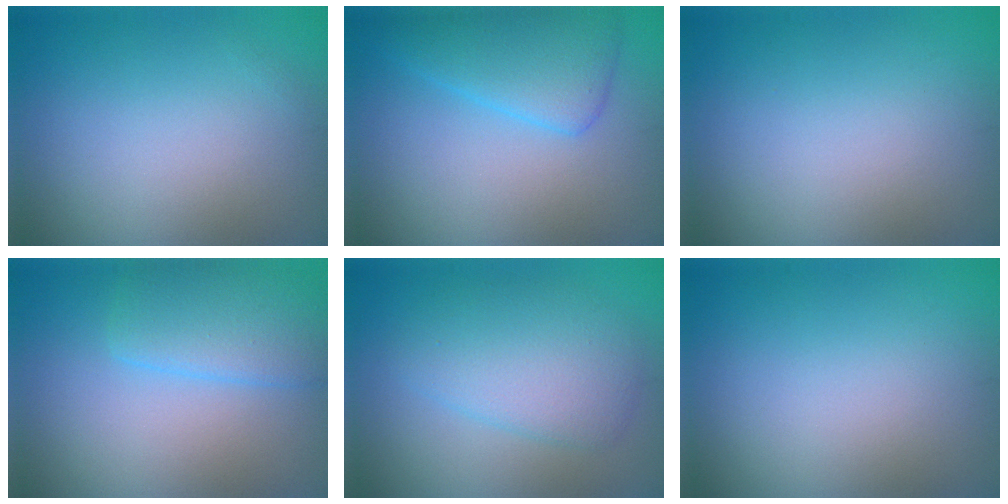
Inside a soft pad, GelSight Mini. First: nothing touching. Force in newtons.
{"total": 4.6, "press": 4.6, "slide": 0.4}
{"total": 0.0}
{"total": 4.1, "press": 4.1, "slide": 0.2}
{"total": 4.5, "press": 4.4, "slide": 0.2}
{"total": 0.0}